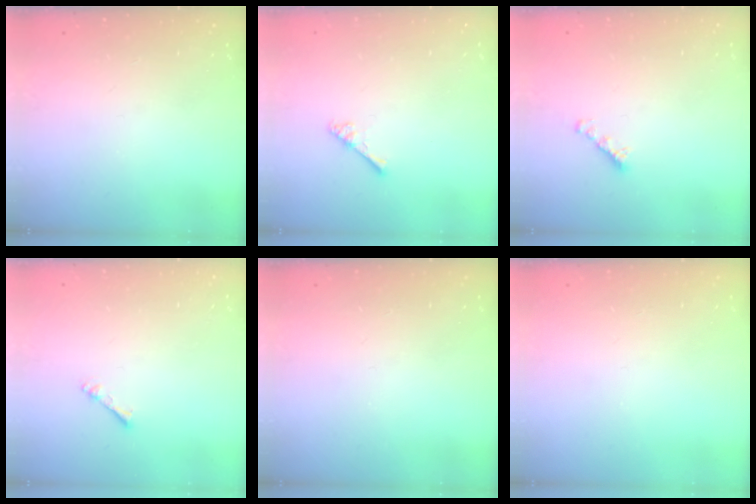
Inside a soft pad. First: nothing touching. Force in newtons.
{"total": 2.4, "press": 2.4, "slide": 0.4}
{"total": 2.2, "press": 2.1, "slide": 0.5}
{"total": 1.1, "press": 1.1, "slide": 0.2}
{"total": 0.0}
{"total": 0.0}